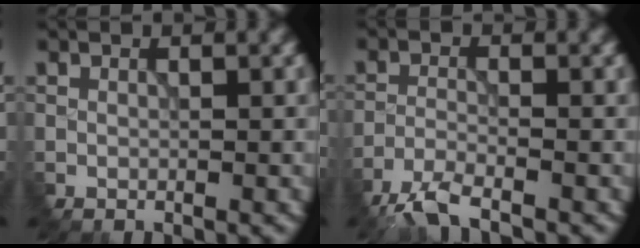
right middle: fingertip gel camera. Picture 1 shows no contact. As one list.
[{"total": 4.0, "force": [-3.7, 0.5, 1.3], "torque": [-0.038, -0.004, -0.080]}]